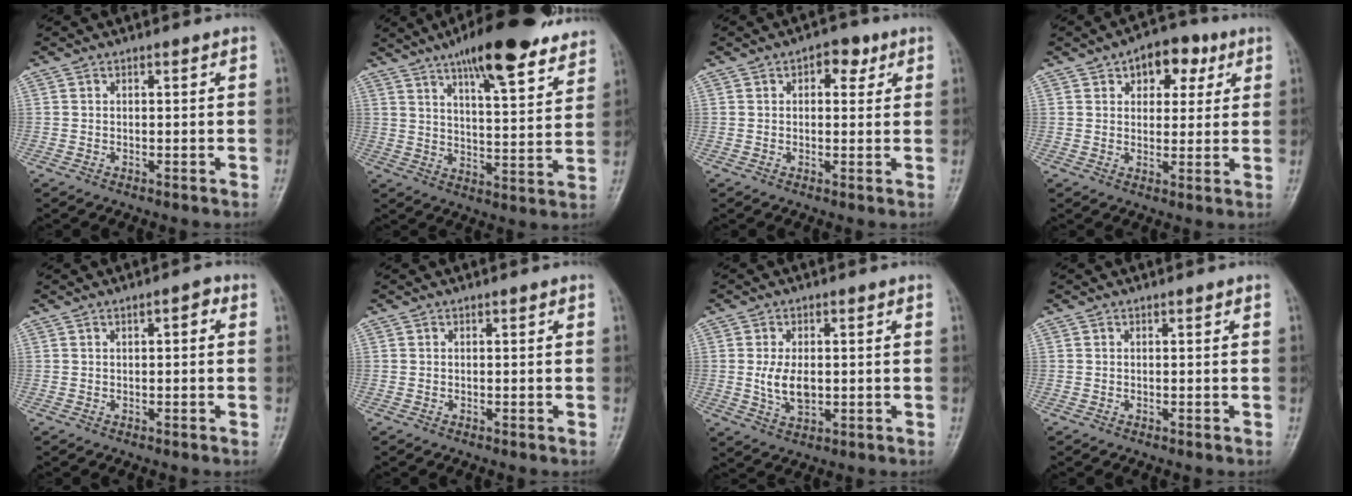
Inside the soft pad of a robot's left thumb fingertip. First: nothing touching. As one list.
[{"total": 20.2, "force": [14.3, 5.2, 13.3], "torque": [-0.168, -0.052, 0.212]}, {"total": 4.4, "force": [2.0, 2.7, 2.9], "torque": [-0.014, 0.000, 0.020]}, {"total": 8.8, "force": [4.1, 5.5, 5.5], "torque": [-0.033, -0.006, 0.051]}, {"total": 2.0, "force": [0.5, 0.8, 1.7], "torque": [-0.021, 0.004, 0.003]}, {"total": 0.0}, {"total": 6.0, "force": [0.0, 3.5, 4.9], "torque": [-0.091, -0.006, 0.006]}, {"total": 0.0}]